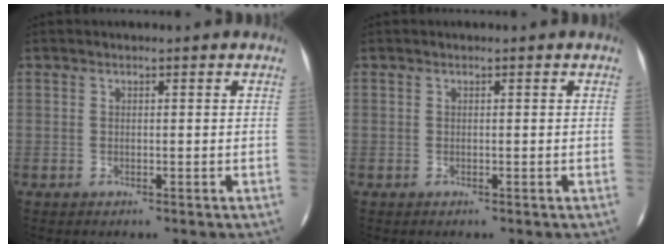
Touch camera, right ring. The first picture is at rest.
{"total": 0.0}